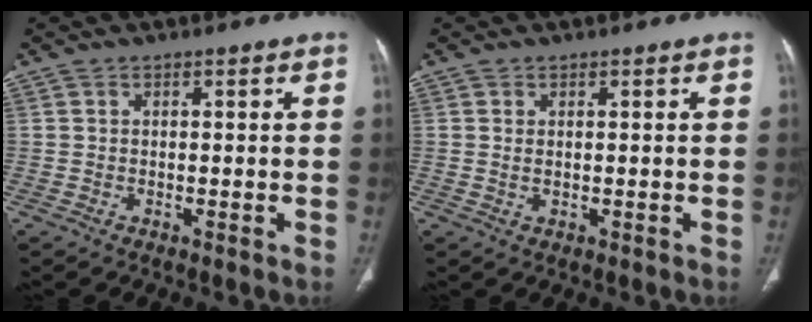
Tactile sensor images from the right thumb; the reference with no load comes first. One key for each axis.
{"total": 0.9, "fx": 0.2, "fy": 0.4, "fz": 0.8, "tx": -0.019, "ty": 0.001, "tz": 0.010}